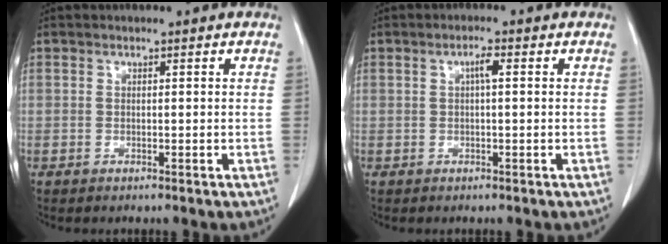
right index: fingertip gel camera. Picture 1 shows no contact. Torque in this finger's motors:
{"motor_torque": [0.36, 0.18, 0.04, 0.01]}